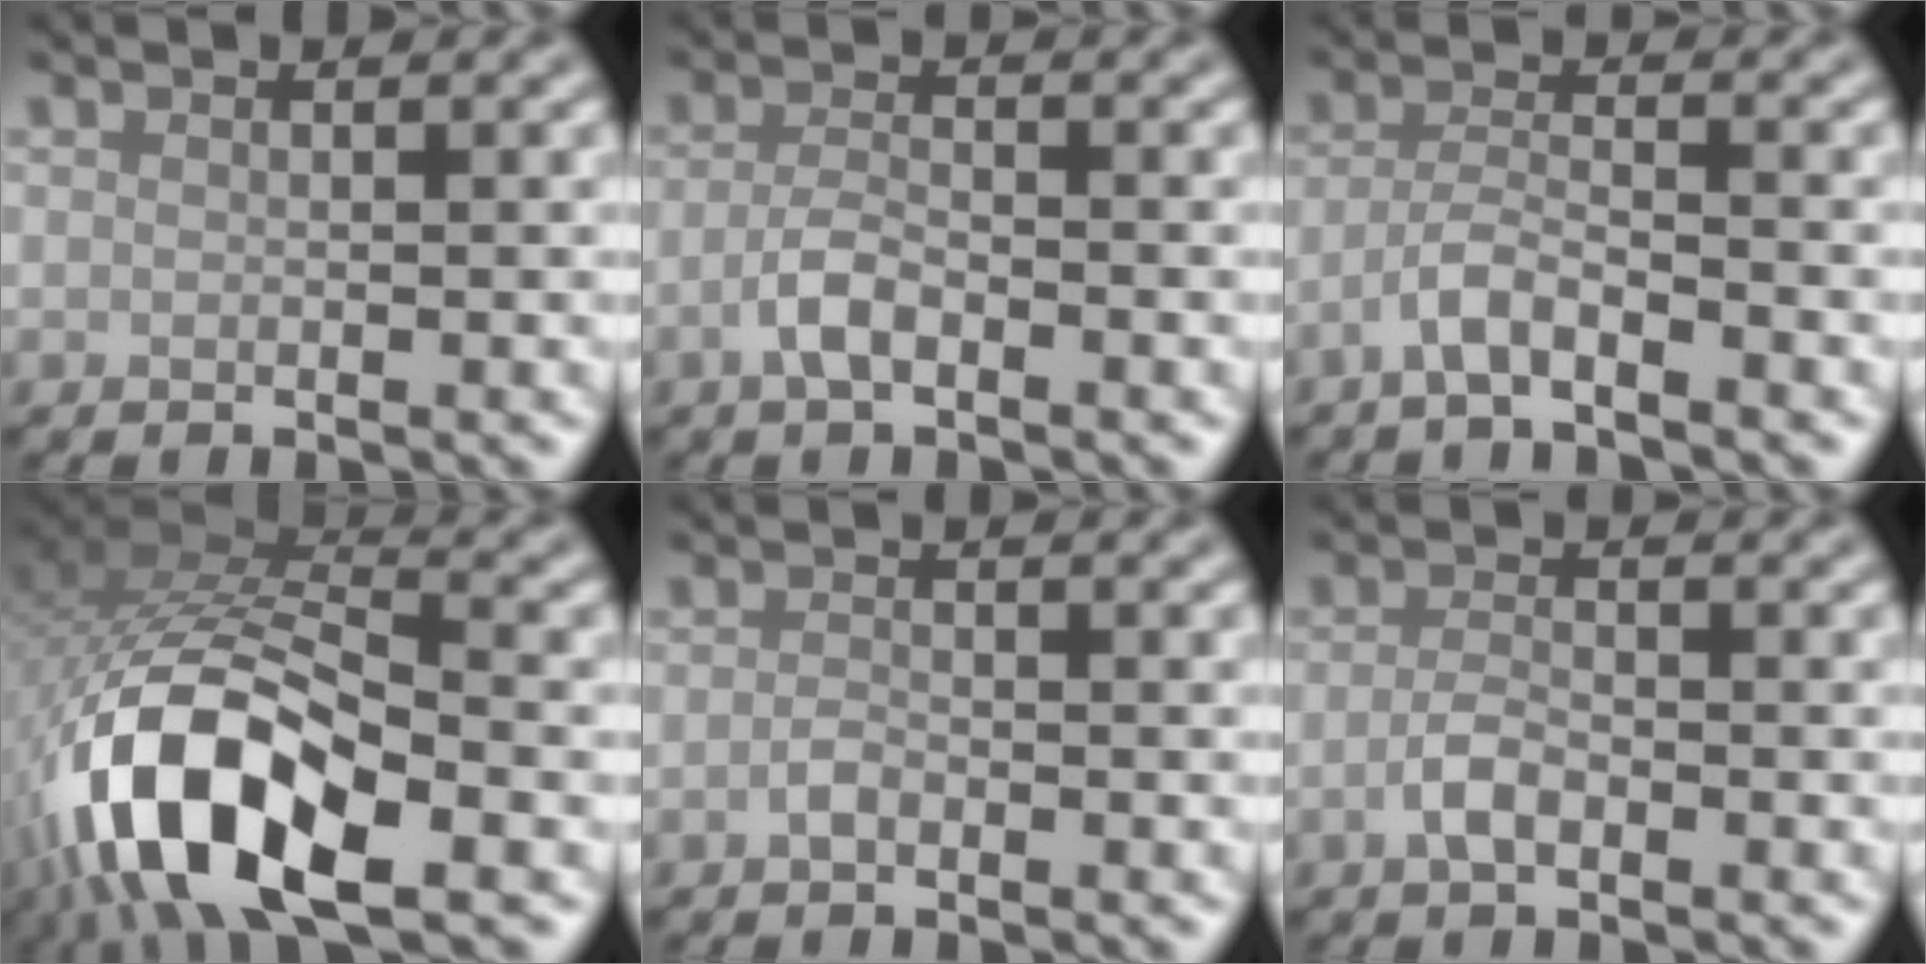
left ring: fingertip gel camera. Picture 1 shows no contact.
{"total": 2.4, "force": [-1.1, 0.9, 1.9], "torque": [-0.041, 0.002, -0.028]}
{"total": 2.8, "force": [-2.0, 0.4, 2.0], "torque": [-0.039, 0.006, -0.047]}
{"total": 13.8, "force": [-6.1, 6.1, 10.8], "torque": [-0.222, -0.011, -0.109]}
{"total": 1.0, "force": [-0.6, 0.4, 0.7], "torque": [-0.016, 0.002, -0.014]}
{"total": 2.0, "force": [-0.9, 0.8, 1.6], "torque": [-0.034, 0.002, -0.023]}